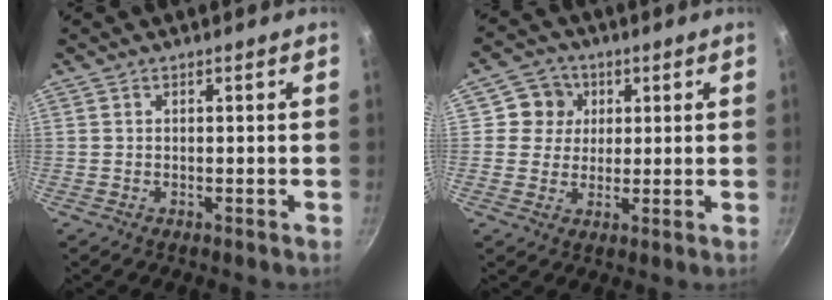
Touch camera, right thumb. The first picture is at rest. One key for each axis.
{"total": 6.4, "fx": 1.5, "fy": 6.1, "fz": 1.2, "tx": 0.018, "ty": 0.006, "tz": 0.020}